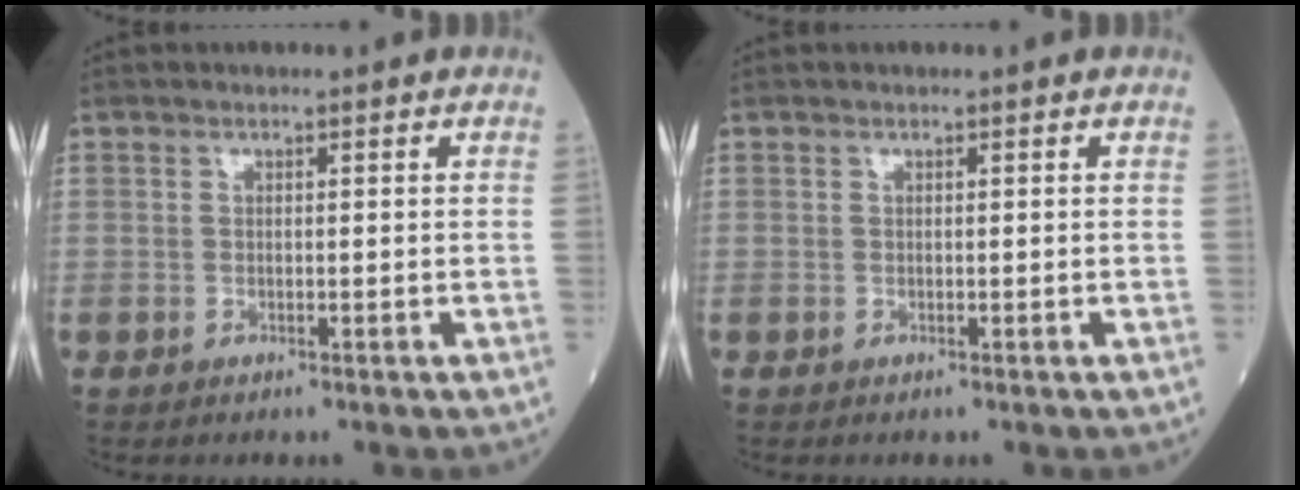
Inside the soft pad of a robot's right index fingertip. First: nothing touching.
{"total": 0.0}